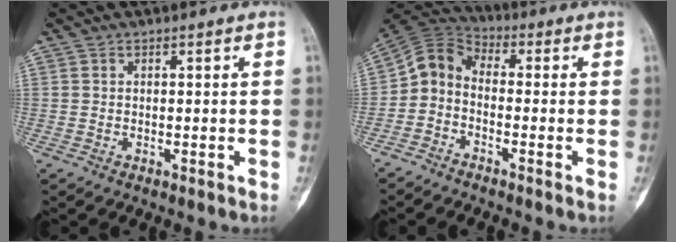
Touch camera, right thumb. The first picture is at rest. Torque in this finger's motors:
{"motor_torque": [0.93, 0.99, 0.05, -0.06, 0.04]}